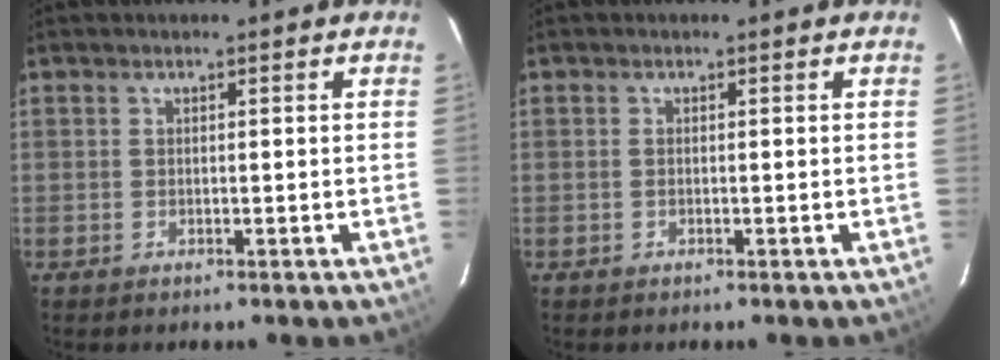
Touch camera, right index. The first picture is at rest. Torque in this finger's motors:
{"motor_torque": [-0.91, 0.68, 0.00, 0.01]}